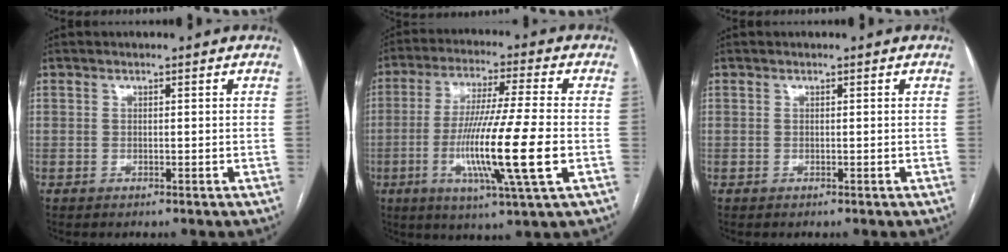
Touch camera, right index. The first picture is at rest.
{"total": 15.6, "force": [-3.6, -0.4, 15.2], "torque": [-0.290, -0.022, -0.072]}
{"total": 0.0}